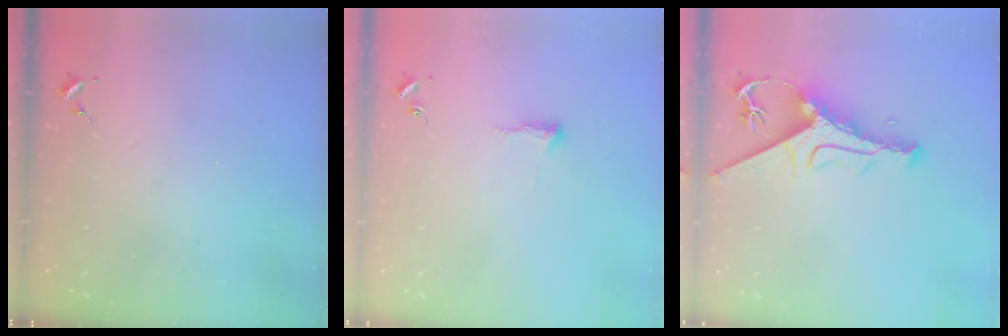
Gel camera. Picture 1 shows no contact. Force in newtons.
{"total": 6.4, "press": 6.3, "slide": 0.8}
{"total": 11.0, "press": 10.9, "slide": 1.4}